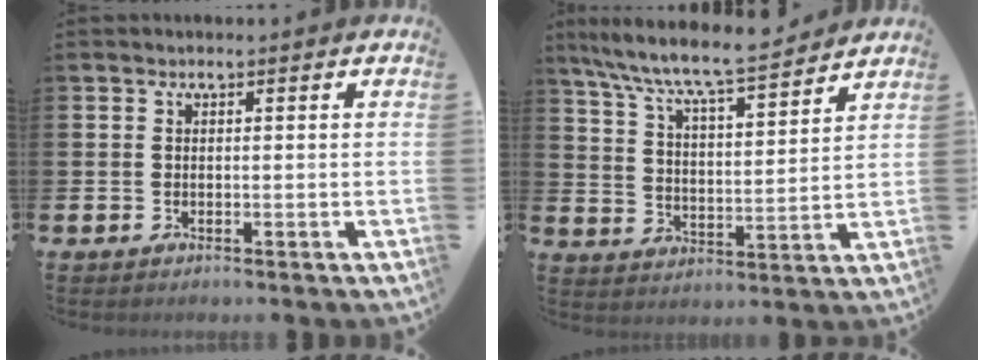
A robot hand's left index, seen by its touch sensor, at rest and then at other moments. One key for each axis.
{"total": 8.5, "fx": 8.0, "fy": 0.5, "fz": 2.8, "tx": -0.090, "ty": -0.059, "tz": 0.138}